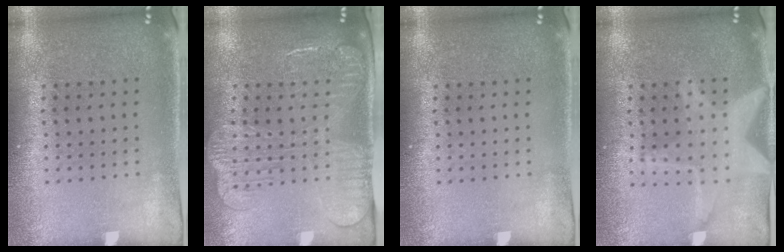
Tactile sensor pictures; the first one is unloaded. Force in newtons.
{"total": 2.4, "press": 2.0, "slide": 1.4}
{"total": 0.0}
{"total": 2.6, "press": 2.6, "slide": 0.4}